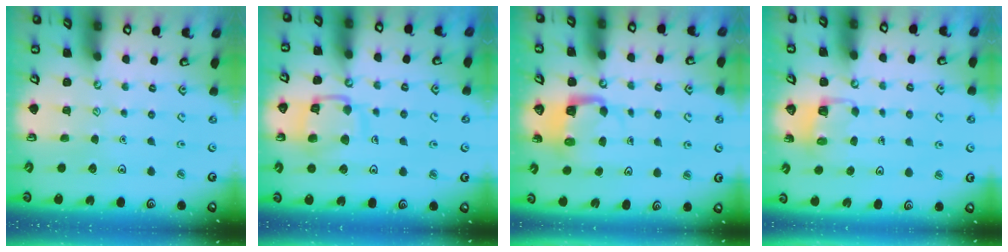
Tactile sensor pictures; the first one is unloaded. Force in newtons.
{"total": 12.0, "press": 12.0, "slide": 1.2}
{"total": 4.4, "press": 4.4, "slide": 0.1}
{"total": 3.3, "press": 3.3, "slide": 0.2}